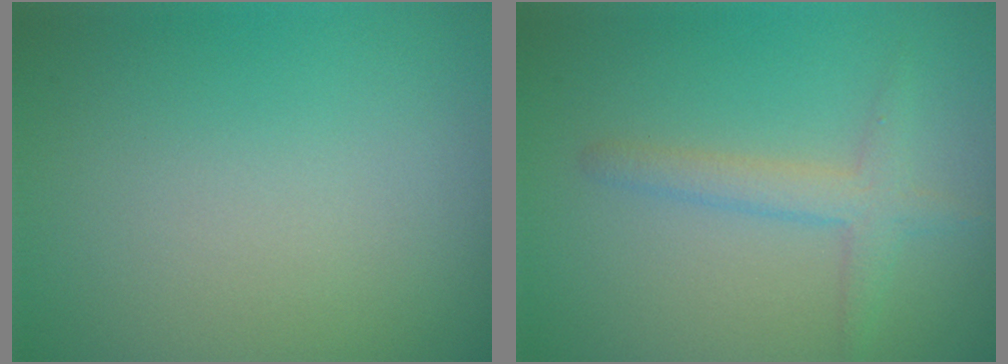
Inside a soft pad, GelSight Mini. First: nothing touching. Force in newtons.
{"total": 2.4, "press": 2.4, "slide": 0.1}